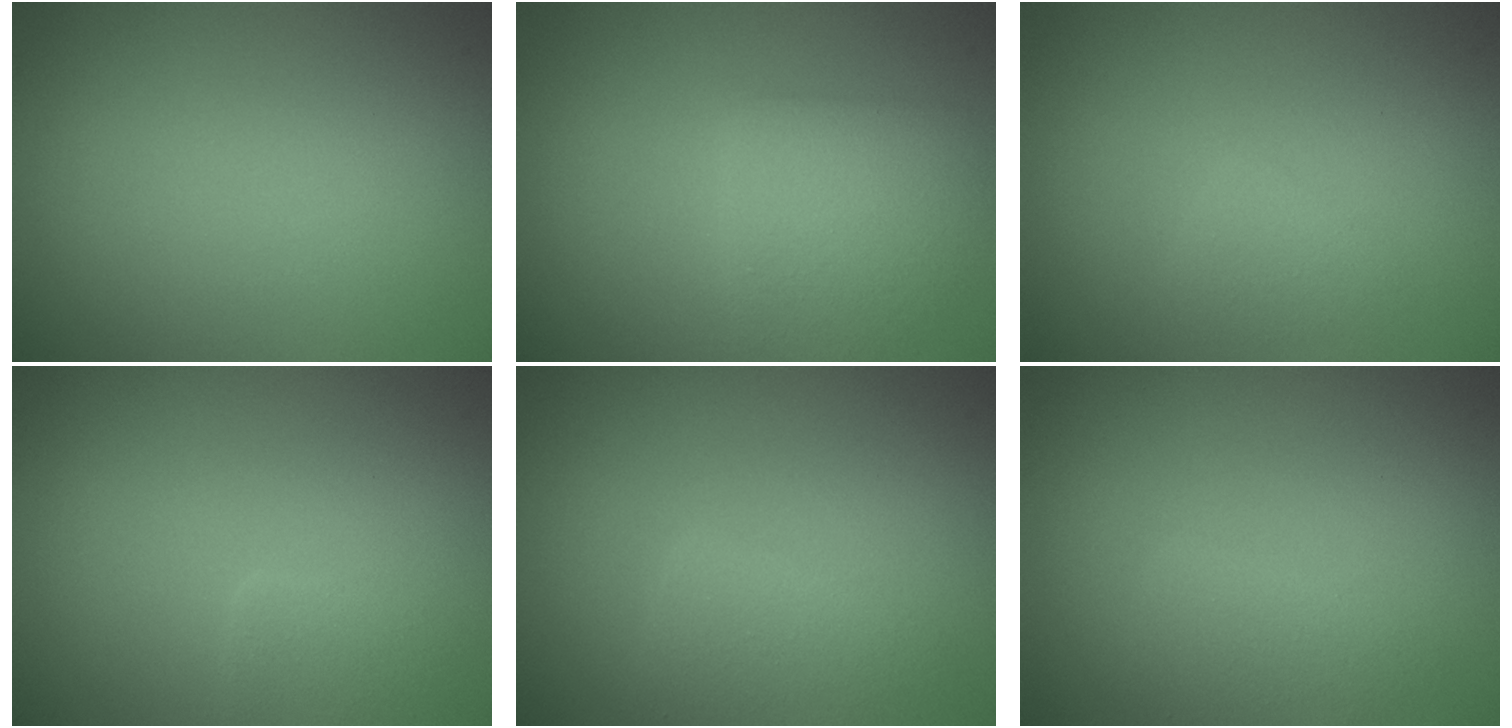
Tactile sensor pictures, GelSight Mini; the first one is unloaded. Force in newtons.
{"total": 3.4, "press": 3.4, "slide": 0.2}
{"total": 1.1, "press": 1.1, "slide": 0.1}
{"total": 1.5, "press": 1.5, "slide": 0.1}
{"total": 2.8, "press": 2.8, "slide": 0.2}
{"total": 2.2, "press": 2.2, "slide": 0.0}